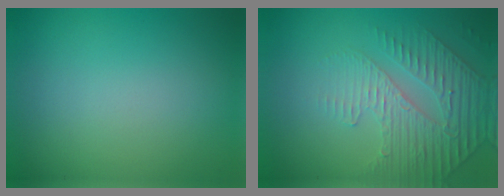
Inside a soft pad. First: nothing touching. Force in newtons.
{"total": 4.7, "press": 3.3, "slide": 3.4}